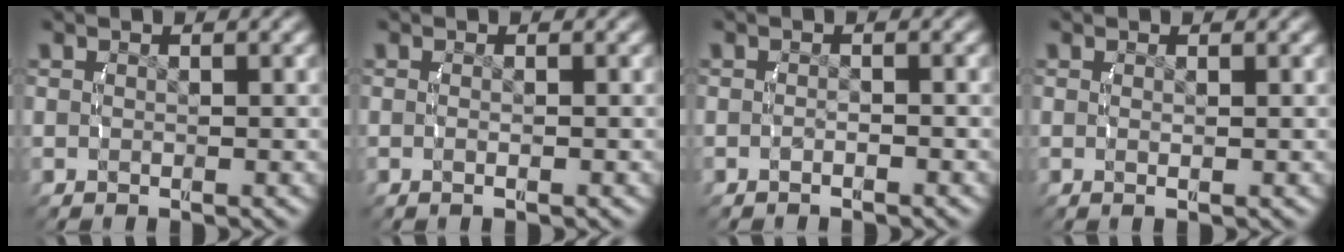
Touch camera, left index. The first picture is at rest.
{"total": 0.9, "force": [-0.5, -0.2, 0.6], "torque": [-0.018, -0.005, -0.007]}
{"total": 1.0, "force": [-0.9, -0.2, 0.3], "torque": [-0.008, -0.002, -0.016]}
{"total": 0.6, "force": [0.0, -0.3, 0.5], "torque": [-0.014, -0.007, 0.003]}